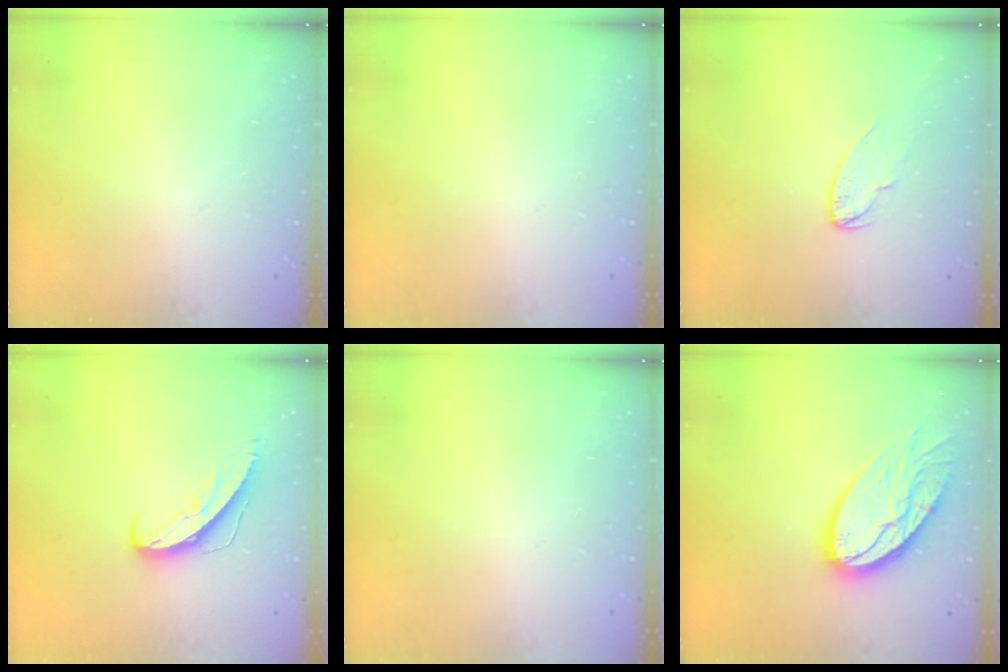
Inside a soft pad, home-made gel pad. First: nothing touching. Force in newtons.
{"total": 0.0}
{"total": 5.6, "press": 5.6, "slide": 0.4}
{"total": 8.7, "press": 8.6, "slide": 0.4}
{"total": 0.0}
{"total": 18.4, "press": 18.4, "slide": 1.7}